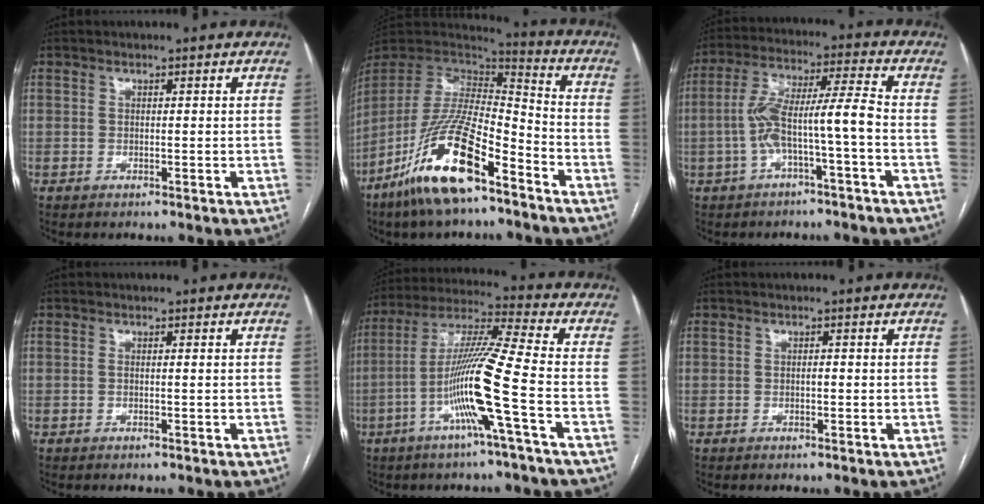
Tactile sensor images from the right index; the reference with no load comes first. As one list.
[{"total": 19.2, "force": [-11.9, 4.7, 14.4], "torque": [-0.308, -0.024, -0.223]}, {"total": 9.5, "force": [-2.4, 0.3, 9.1], "torque": [-0.178, 0.034, -0.043]}, {"total": 0.5, "force": [0.1, -0.1, 0.5], "torque": [-0.012, -0.001, 0.001]}, {"total": 13.7, "force": [-4.4, -1.7, 12.9], "torque": [-0.250, -0.002, -0.092]}, {"total": 0.6, "force": [-0.1, 0.3, 0.6], "torque": [-0.010, 0.001, -0.002]}]